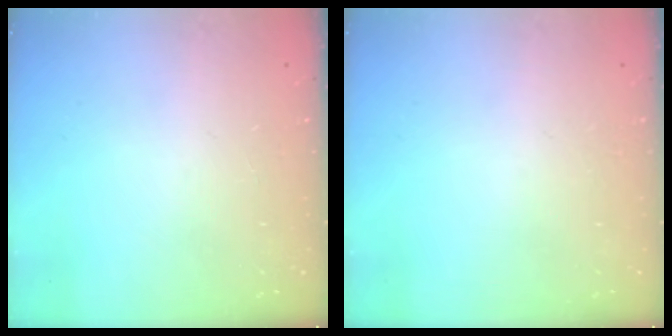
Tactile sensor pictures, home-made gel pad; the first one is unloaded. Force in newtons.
{"total": 0.0}